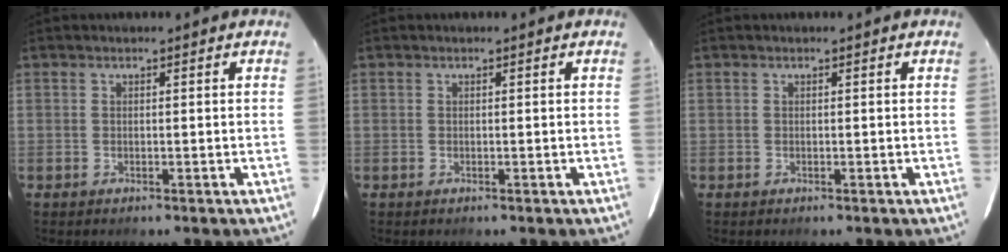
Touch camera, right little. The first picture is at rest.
{"total": 0.0}
{"total": 0.0}